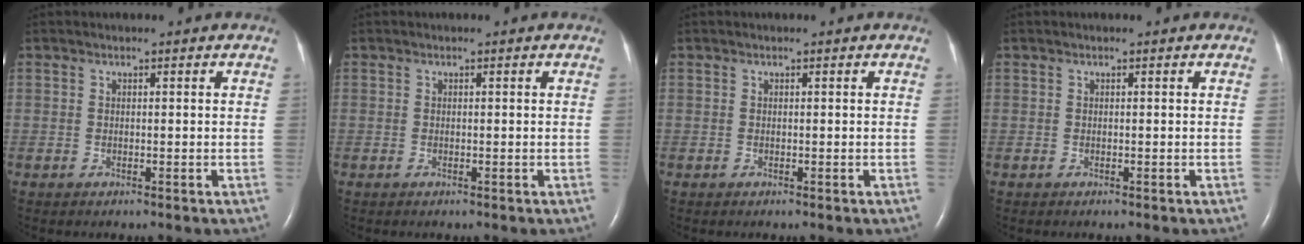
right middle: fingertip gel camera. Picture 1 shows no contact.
{"total": 0.0}
{"total": 0.0}
{"total": 0.0}